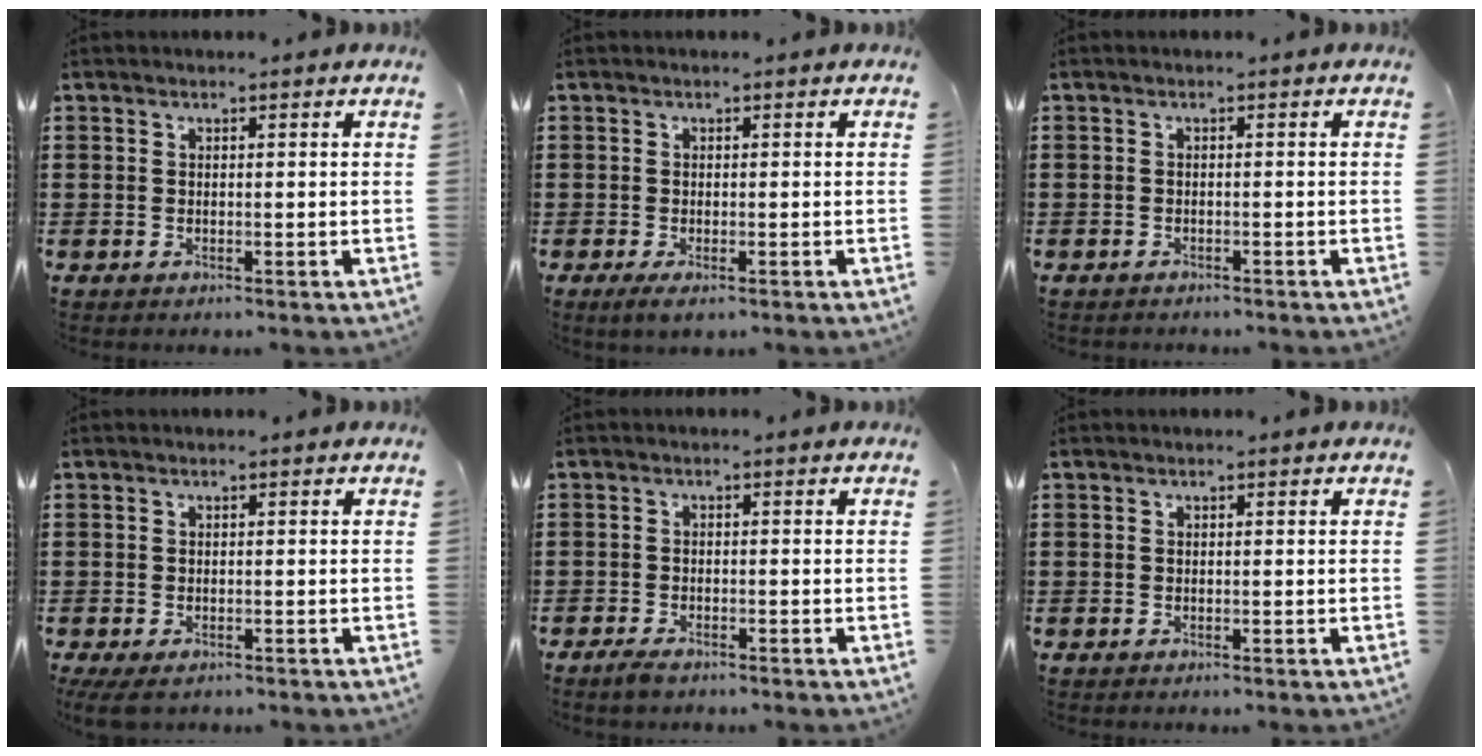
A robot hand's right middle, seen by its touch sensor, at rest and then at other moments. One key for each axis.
{"total": 1.0, "fx": -0.5, "fy": 0.1, "fz": 0.8, "tx": -0.017, "ty": -0.008, "tz": -0.008}
{"total": 0.7, "fx": -0.7, "fy": 0.1, "fz": 0.0, "tx": -0.003, "ty": -0.002, "tz": -0.014}
{"total": 1.1, "fx": -0.9, "fy": 0.3, "fz": 0.5, "tx": -0.011, "ty": -0.002, "tz": -0.017}
{"total": 1.6, "fx": -1.3, "fy": 0.4, "fz": 0.7, "tx": -0.022, "ty": -0.001, "tz": -0.029}
{"total": 0.0}